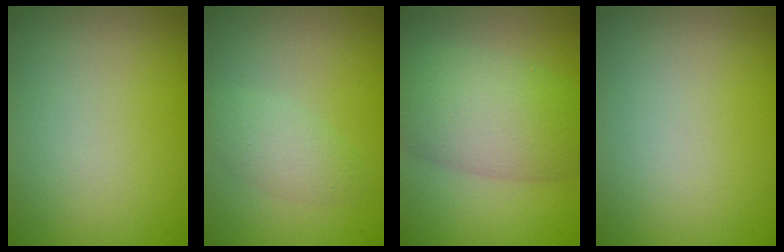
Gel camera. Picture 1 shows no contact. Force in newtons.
{"total": 2.1, "press": 2.1, "slide": 0.2}
{"total": 7.6, "press": 7.6, "slide": 0.1}
{"total": 0.0}